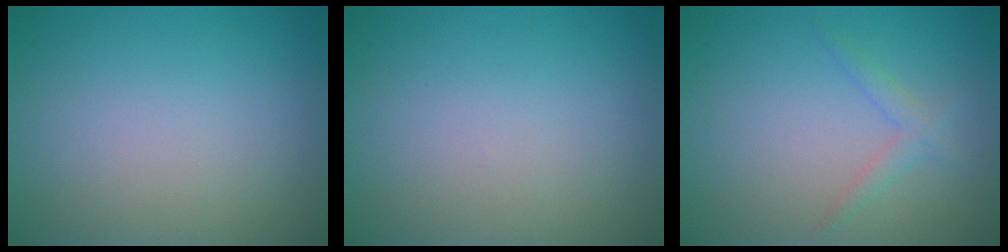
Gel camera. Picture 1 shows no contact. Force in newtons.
{"total": 0.0}
{"total": 1.5, "press": 1.5, "slide": 0.1}